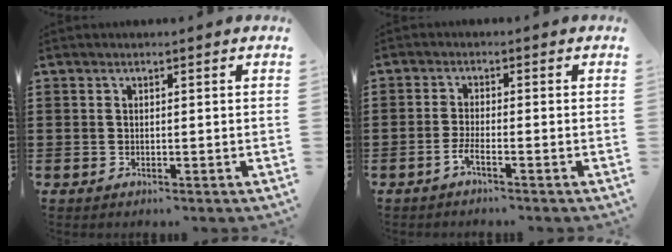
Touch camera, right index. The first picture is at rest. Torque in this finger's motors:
{"motor_torque": [0.36, 0.51, 0.09, -0.01]}